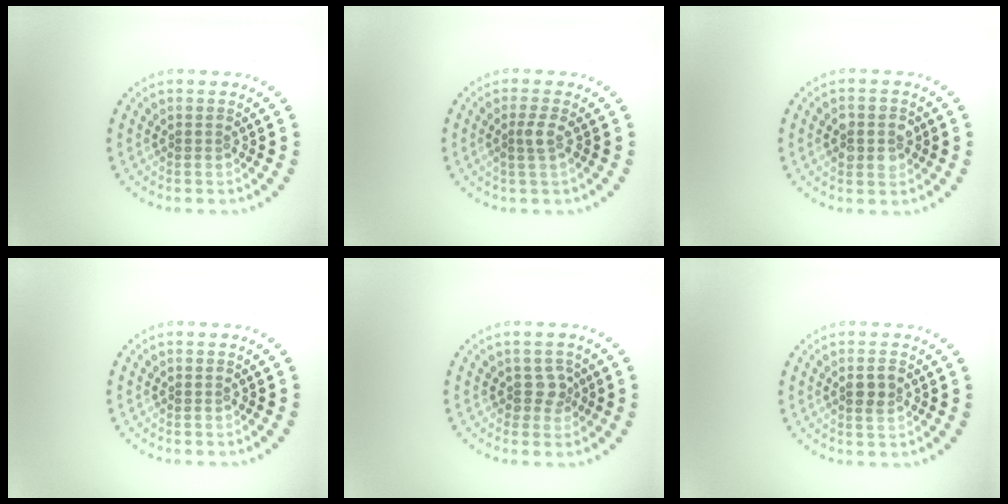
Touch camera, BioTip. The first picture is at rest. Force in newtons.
{"total": 1.6, "press": 1.2, "slide": 1.0}
{"total": 2.9, "press": 2.9, "slide": 0.3}
{"total": 0.0}
{"total": 1.8, "press": 1.4, "slide": 1.1}
{"total": 1.8, "press": 1.7, "slide": 0.5}